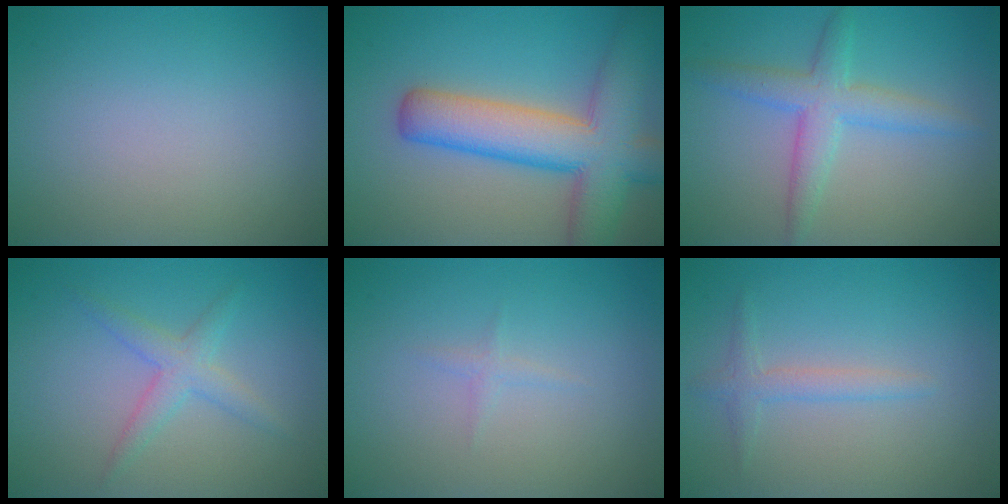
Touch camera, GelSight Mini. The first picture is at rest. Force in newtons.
{"total": 9.3, "press": 9.3, "slide": 0.4}
{"total": 3.8, "press": 3.8, "slide": 0.2}
{"total": 2.4, "press": 2.4, "slide": 0.1}
{"total": 0.8, "press": 0.8, "slide": 0.1}
{"total": 1.7, "press": 1.7, "slide": 0.1}